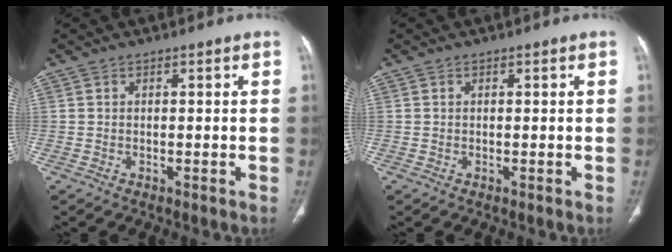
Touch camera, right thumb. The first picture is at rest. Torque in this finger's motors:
{"motor_torque": [-0.17, 0.06, -0.31, 0.24, 0.03]}